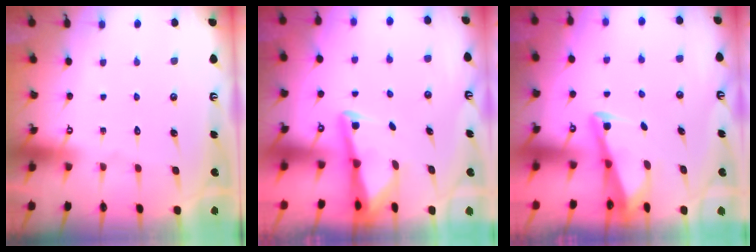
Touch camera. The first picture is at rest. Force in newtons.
{"total": 2.9, "press": 2.9, "slide": 0.3}
{"total": 2.7, "press": 2.7, "slide": 0.3}